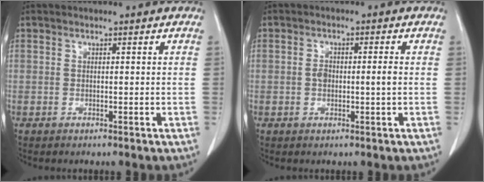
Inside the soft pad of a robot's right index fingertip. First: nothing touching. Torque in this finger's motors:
{"motor_torque": [0.48, 0.02, 0.00, 0.05]}